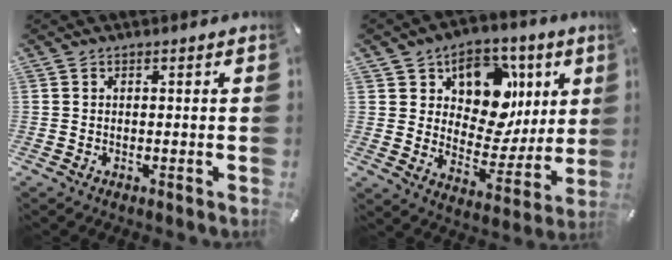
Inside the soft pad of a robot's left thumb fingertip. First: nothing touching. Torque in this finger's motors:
{"motor_torque": [2.66, 2.35, 0.30, -0.07, 0.14]}